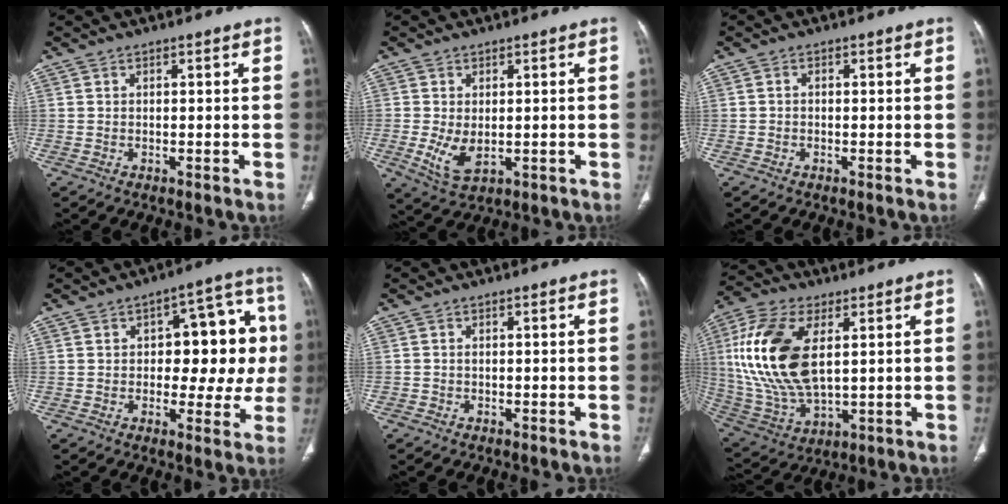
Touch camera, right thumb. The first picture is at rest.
{"total": 5.1, "force": [-0.2, 3.6, 3.7], "torque": [-0.078, -0.011, 0.007]}
{"total": 1.0, "force": [0.4, 0.6, -0.7], "torque": [0.011, 0.003, 0.002]}
{"total": 15.2, "force": [0.8, 8.1, 12.8], "torque": [-0.107, 0.033, 0.010]}
{"total": 0.5, "force": [-0.3, 0.4, 0.0], "torque": [0.000, 0.003, -0.007]}
{"total": 19.6, "force": [3.7, 10.5, 16.1], "torque": [-0.340, -0.010, 0.077]}